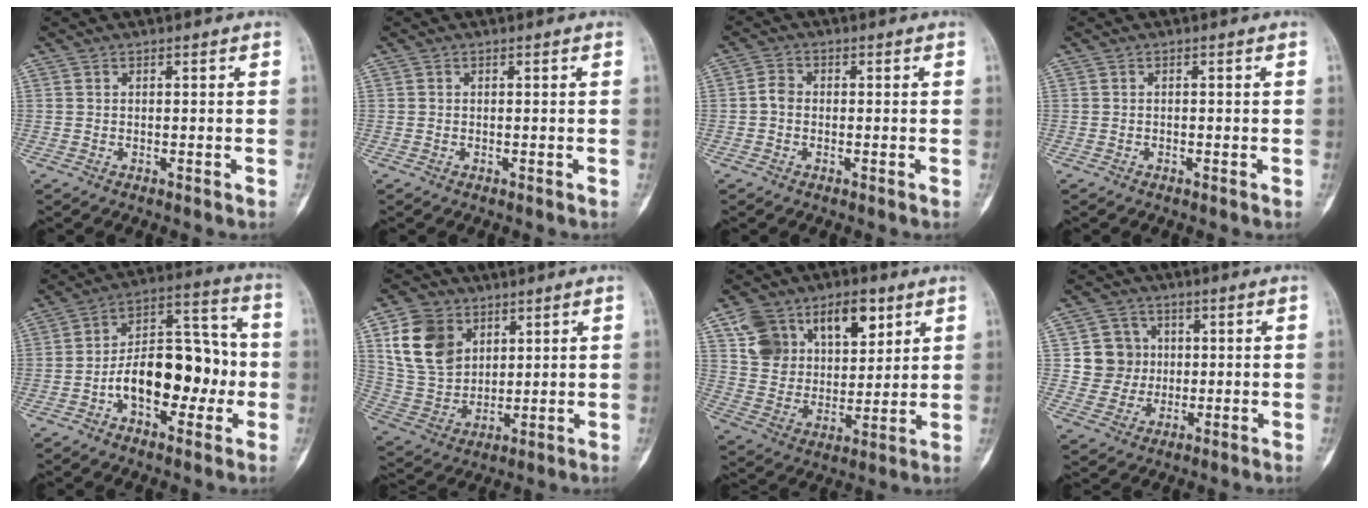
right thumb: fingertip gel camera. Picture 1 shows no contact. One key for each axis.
{"total": 0.0}
{"total": 2.4, "fx": -0.4, "fy": 1.9, "fz": 1.4, "tx": -0.022, "ty": 0.007, "tz": -0.015}
{"total": 0.0}
{"total": 17.1, "fx": -3.6, "fy": 9.8, "fz": 13.6, "tx": -0.185, "ty": 0.054, "tz": -0.060}
{"total": 14.1, "fx": 5.8, "fy": 10.6, "fz": 7.4, "tx": -0.116, "ty": -0.018, "tz": 0.121}
{"total": 17.5, "fx": 8.4, "fy": 11.5, "fz": 10.1, "tx": -0.128, "ty": -0.019, "tz": 0.157}
{"total": 8.2, "fx": 1.0, "fy": 7.9, "fz": 1.7, "tx": 0.010, "ty": 0.007, "tz": 0.017}